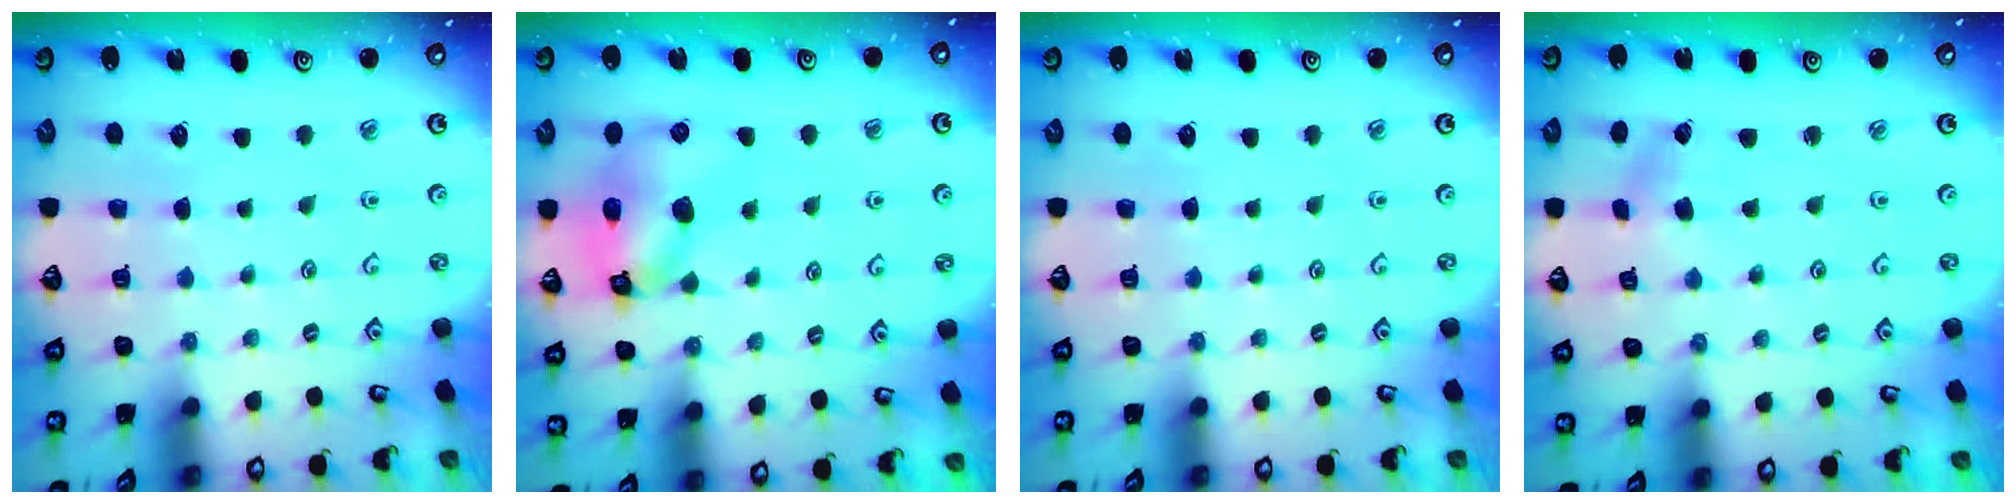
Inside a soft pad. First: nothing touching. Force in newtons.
{"total": 11.6, "press": 11.5, "slide": 1.6}
{"total": 0.0}
{"total": 2.6, "press": 2.6, "slide": 0.2}